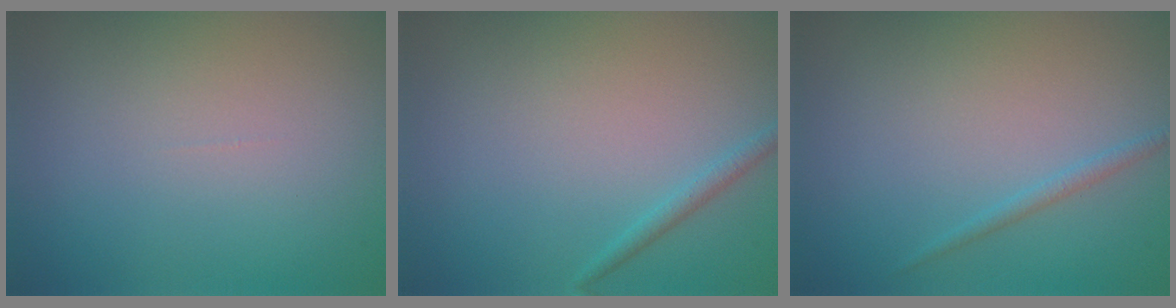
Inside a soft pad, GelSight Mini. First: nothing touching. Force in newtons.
{"total": 1.1, "press": 1.1, "slide": 0.1}
{"total": 0.9, "press": 0.9, "slide": 0.1}